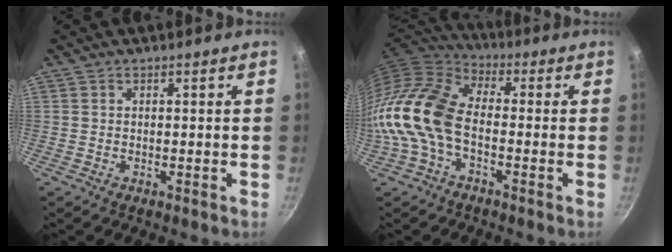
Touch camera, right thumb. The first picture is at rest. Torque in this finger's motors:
{"motor_torque": [1.78, 3.22, 1.96, -0.81, 0.30]}